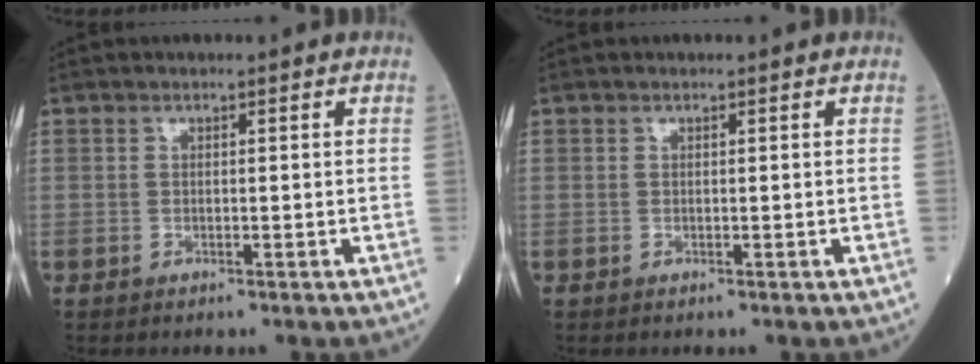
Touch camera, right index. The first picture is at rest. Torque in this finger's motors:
{"motor_torque": [0.03, -0.06, 0.04, 0.01]}